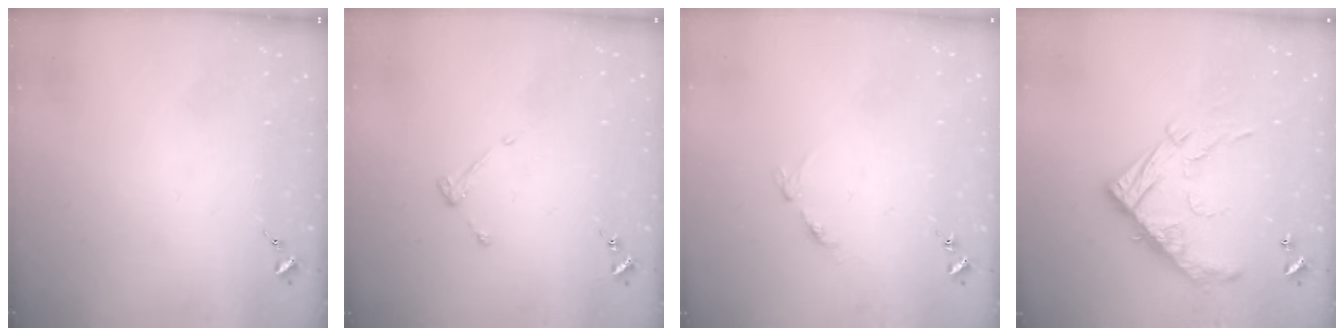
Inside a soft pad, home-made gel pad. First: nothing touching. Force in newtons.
{"total": 3.0, "press": 3.0, "slide": 0.4}
{"total": 7.8, "press": 7.8, "slide": 0.6}
{"total": 17.6, "press": 17.6, "slide": 1.2}